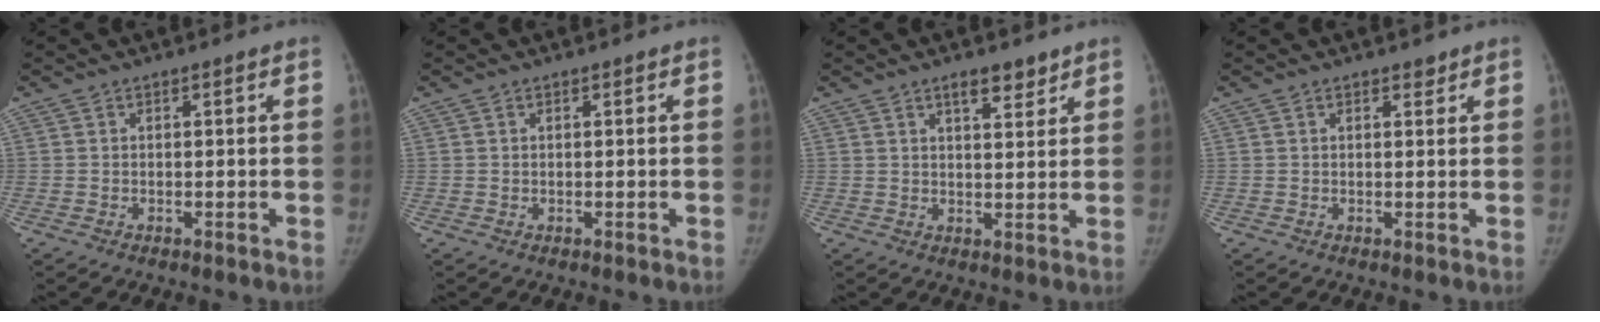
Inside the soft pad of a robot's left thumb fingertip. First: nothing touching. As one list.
[{"total": 0.0}, {"total": 4.6, "force": [3.2, 1.7, 2.8], "torque": [-0.027, -0.021, 0.049]}, {"total": 1.1, "force": [0.9, 0.5, 0.5], "torque": [-0.001, -0.006, 0.010]}]